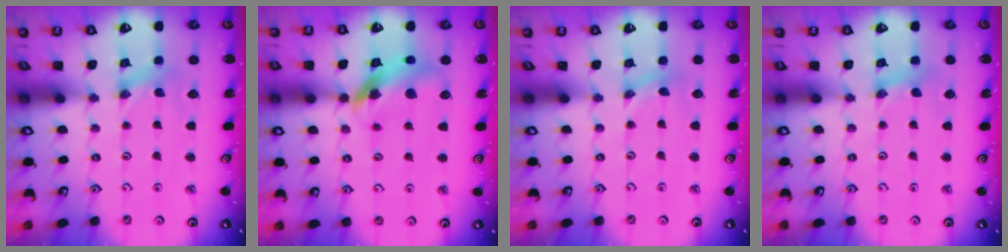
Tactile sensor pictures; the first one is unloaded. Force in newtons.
{"total": 13.8, "press": 13.7, "slide": 1.6}
{"total": 0.0}
{"total": 1.9, "press": 1.9, "slide": 0.3}